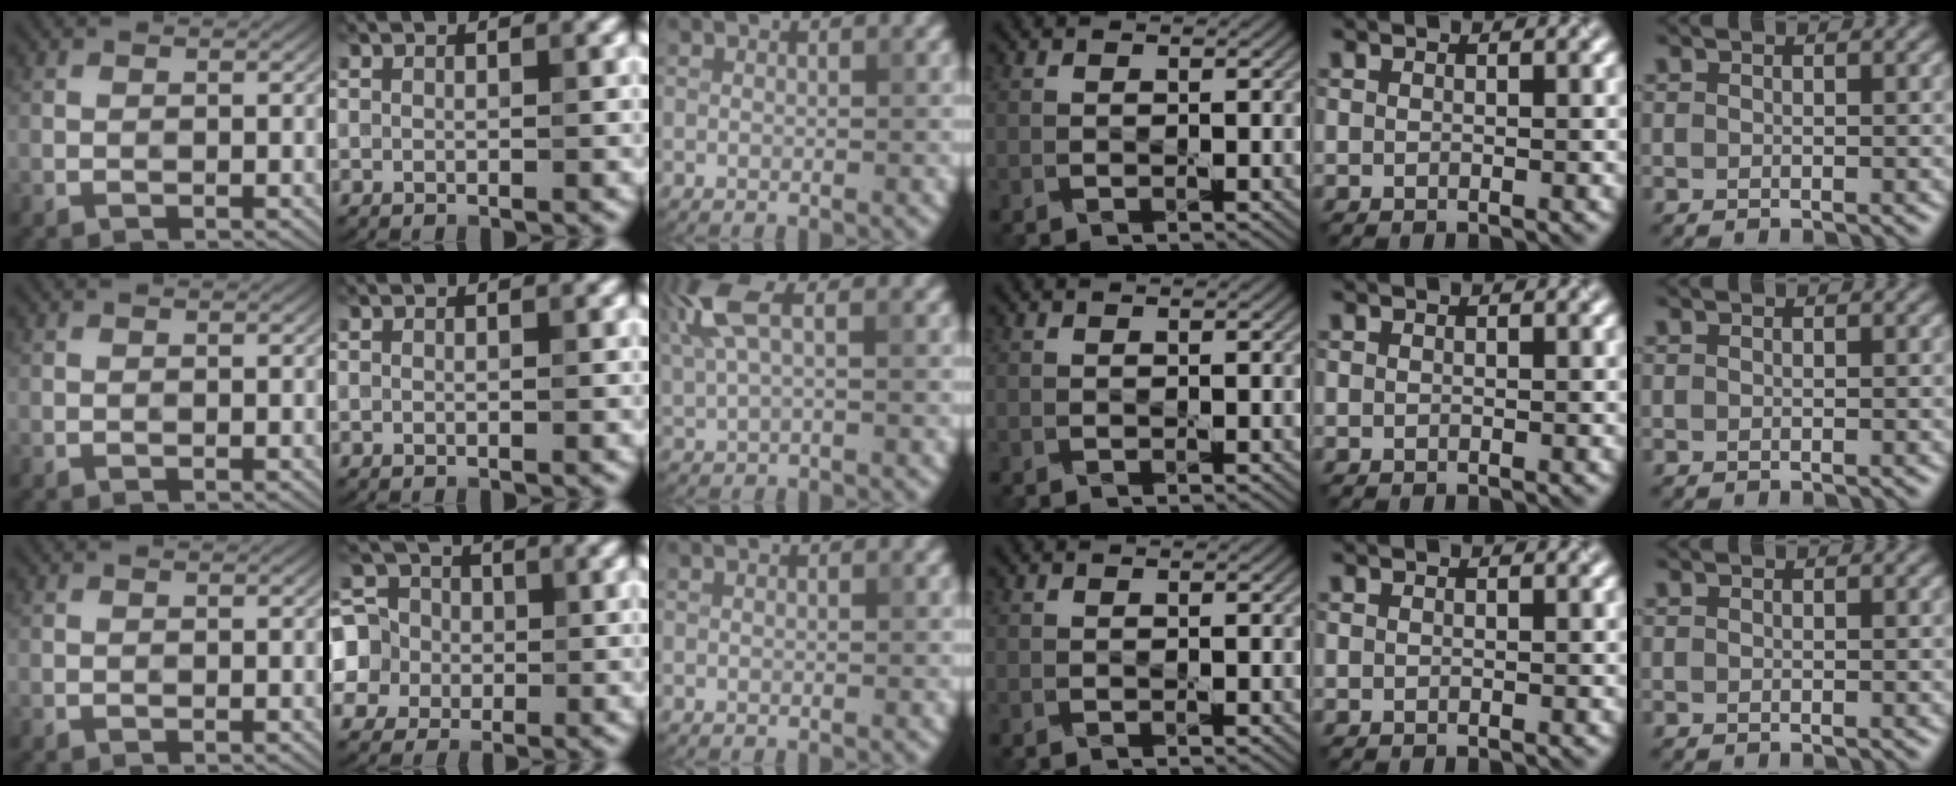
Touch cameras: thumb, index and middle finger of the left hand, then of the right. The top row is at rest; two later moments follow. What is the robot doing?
{"motion": "press", "object": "joystick"}